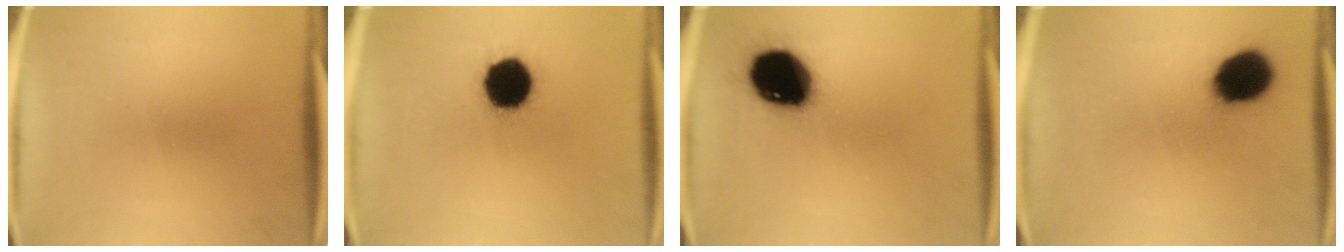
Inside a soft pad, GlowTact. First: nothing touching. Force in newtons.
{"total": 16.3}
{"total": 19.7}
{"total": 13.2}